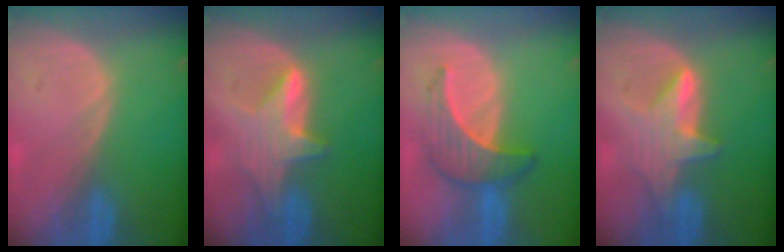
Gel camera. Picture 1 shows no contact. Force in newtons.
{"total": 5.9, "press": 5.8, "slide": 0.8}
{"total": 6.5, "press": 6.4, "slide": 1.1}
{"total": 6.0, "press": 5.9, "slide": 0.6}